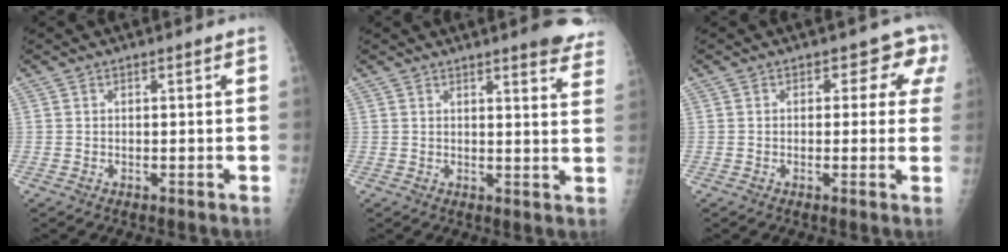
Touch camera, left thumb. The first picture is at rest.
{"total": 9.4, "force": [7.6, 1.5, 5.3], "torque": [-0.037, -0.036, 0.068]}
{"total": 5.0, "force": [2.0, 3.4, 3.0], "torque": [0.011, -0.001, 0.010]}